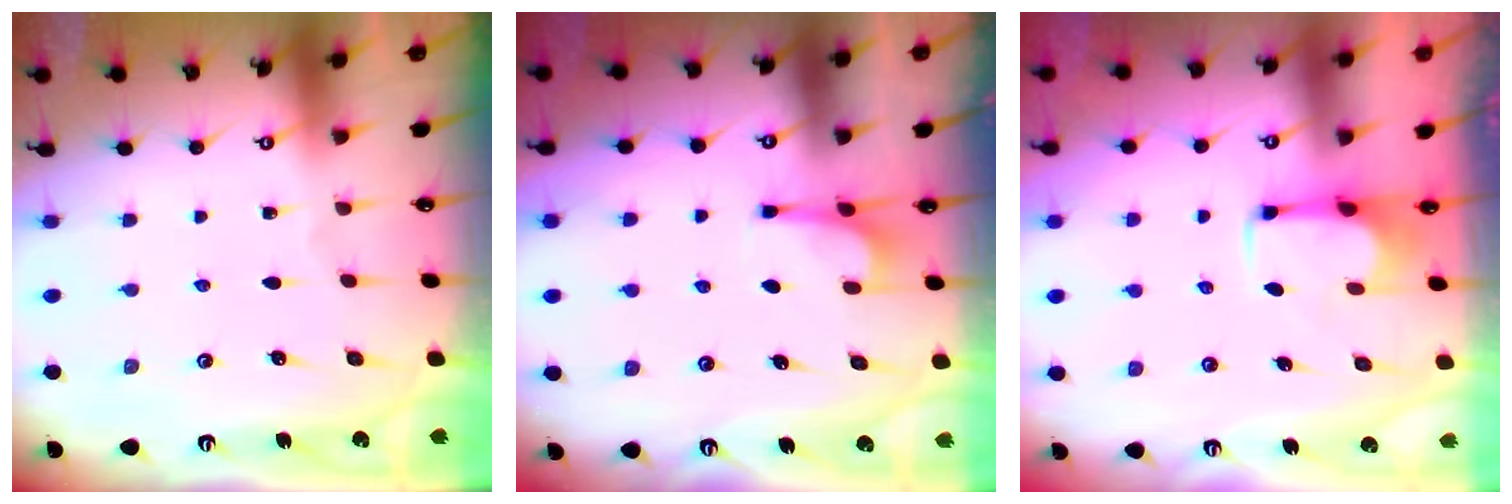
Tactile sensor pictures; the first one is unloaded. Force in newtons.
{"total": 4.0, "press": 4.0, "slide": 0.5}
{"total": 2.5, "press": 2.4, "slide": 0.8}